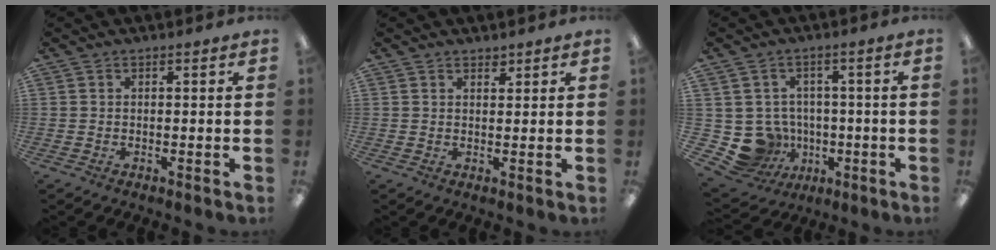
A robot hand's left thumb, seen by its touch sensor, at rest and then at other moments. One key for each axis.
{"total": 1.6, "fx": 1.4, "fy": 0.5, "fz": 0.3, "tx": 0.002, "ty": -0.005, "tz": 0.025}
{"total": 9.5, "fx": -1.8, "fy": 9.0, "fz": 2.4, "tx": -0.067, "ty": 0.008, "tz": -0.017}